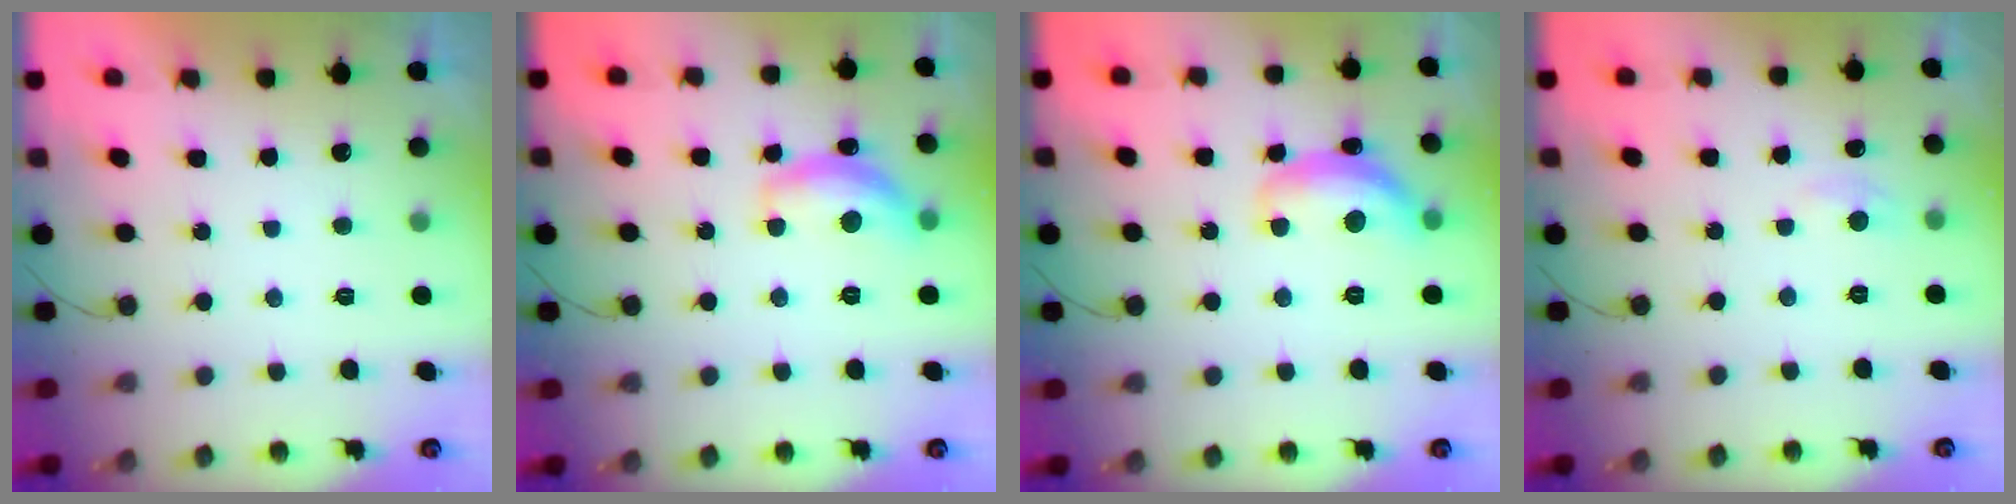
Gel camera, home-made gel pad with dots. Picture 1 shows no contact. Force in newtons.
{"total": 12.6, "press": 12.6, "slide": 0.5}
{"total": 13.5, "press": 13.5, "slide": 0.9}
{"total": 3.9, "press": 3.9, "slide": 0.5}